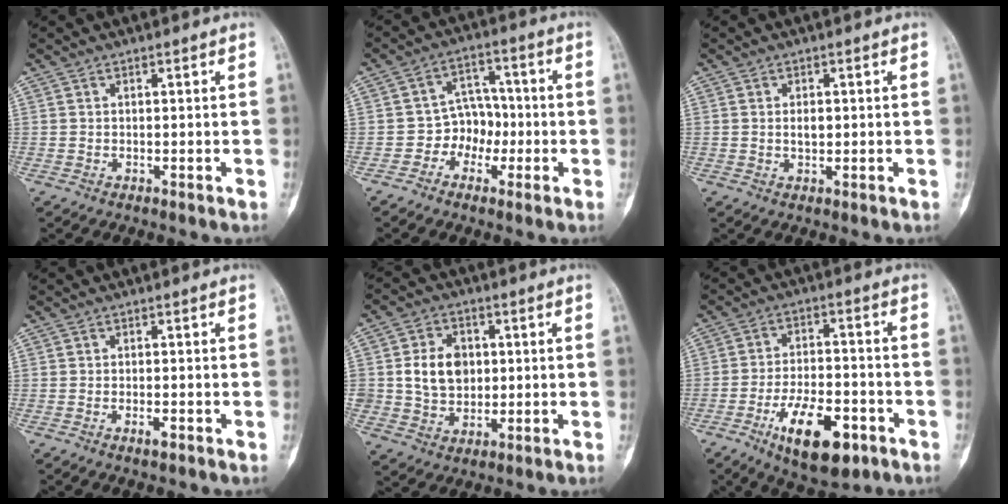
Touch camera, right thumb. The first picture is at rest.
{"total": 6.6, "force": [-2.2, 5.6, 2.8], "torque": [0.006, 0.031, -0.049]}
{"total": 1.9, "force": [0.1, 1.1, 1.5], "torque": [-0.019, 0.000, 0.003]}
{"total": 1.6, "force": [-0.8, 0.6, 1.3], "torque": [-0.024, 0.001, -0.013]}
{"total": 9.7, "force": [1.1, 7.7, 5.9], "torque": [-0.070, -0.001, 0.023]}
{"total": 14.1, "force": [-6.6, 6.2, 10.8], "torque": [-0.162, 0.022, -0.101]}